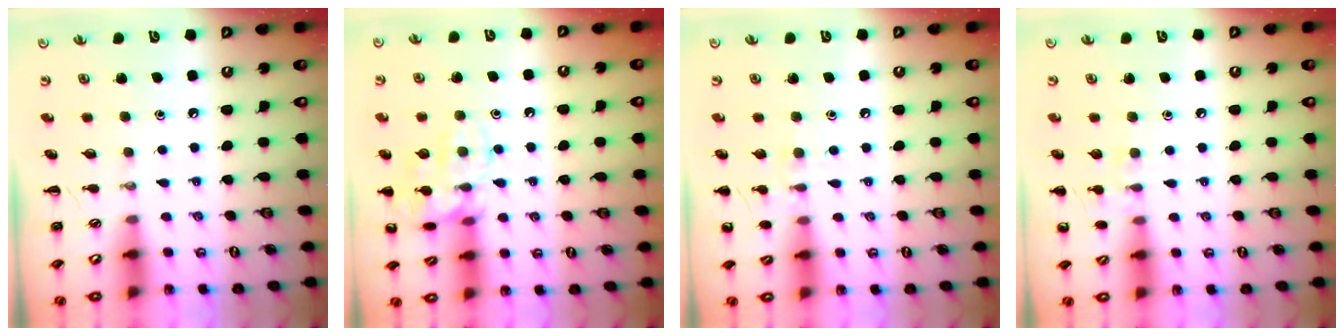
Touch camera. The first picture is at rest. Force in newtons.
{"total": 13.3, "press": 13.3, "slide": 0.4}
{"total": 6.7, "press": 6.5, "slide": 1.7}
{"total": 6.5, "press": 6.2, "slide": 2.0}